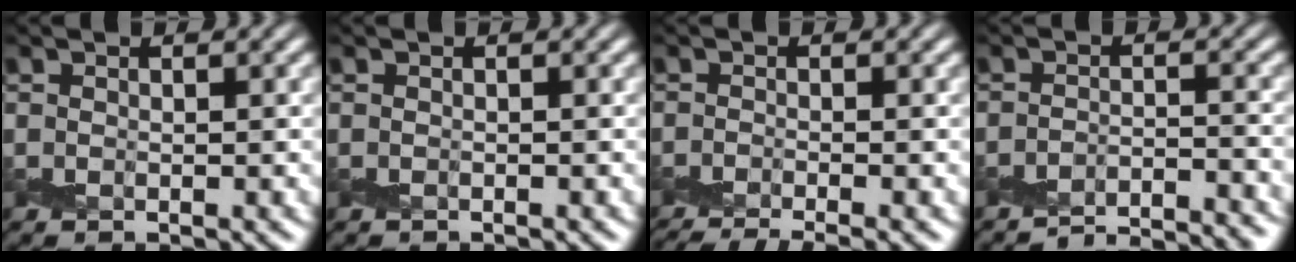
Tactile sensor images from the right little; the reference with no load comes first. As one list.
[{"total": 0.0}, {"total": 4.4, "force": [-3.2, 0.7, 2.9], "torque": [-0.057, -0.021, -0.055]}, {"total": 7.6, "force": [-7.6, 0.5, 0.8], "torque": [-0.005, -0.007, -0.113]}]